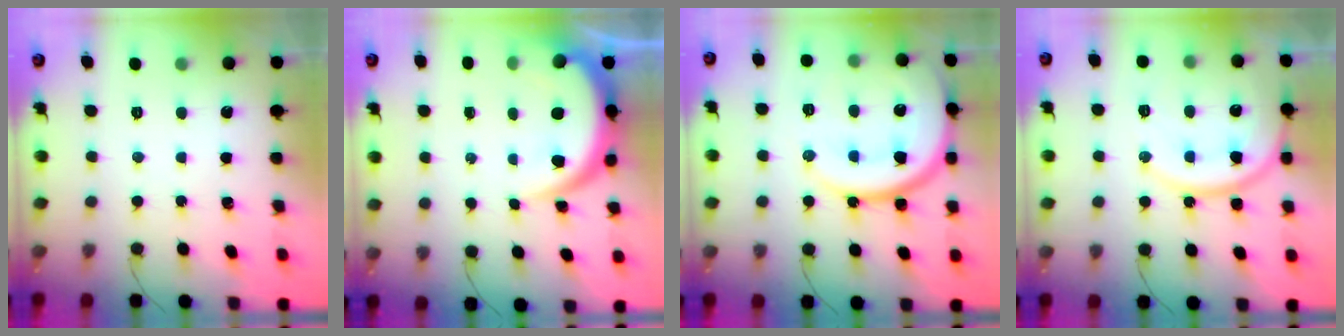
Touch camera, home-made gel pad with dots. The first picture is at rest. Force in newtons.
{"total": 9.9, "press": 9.9, "slide": 0.8}
{"total": 20.0, "press": 19.9, "slide": 1.8}
{"total": 14.7, "press": 14.6, "slide": 1.9}